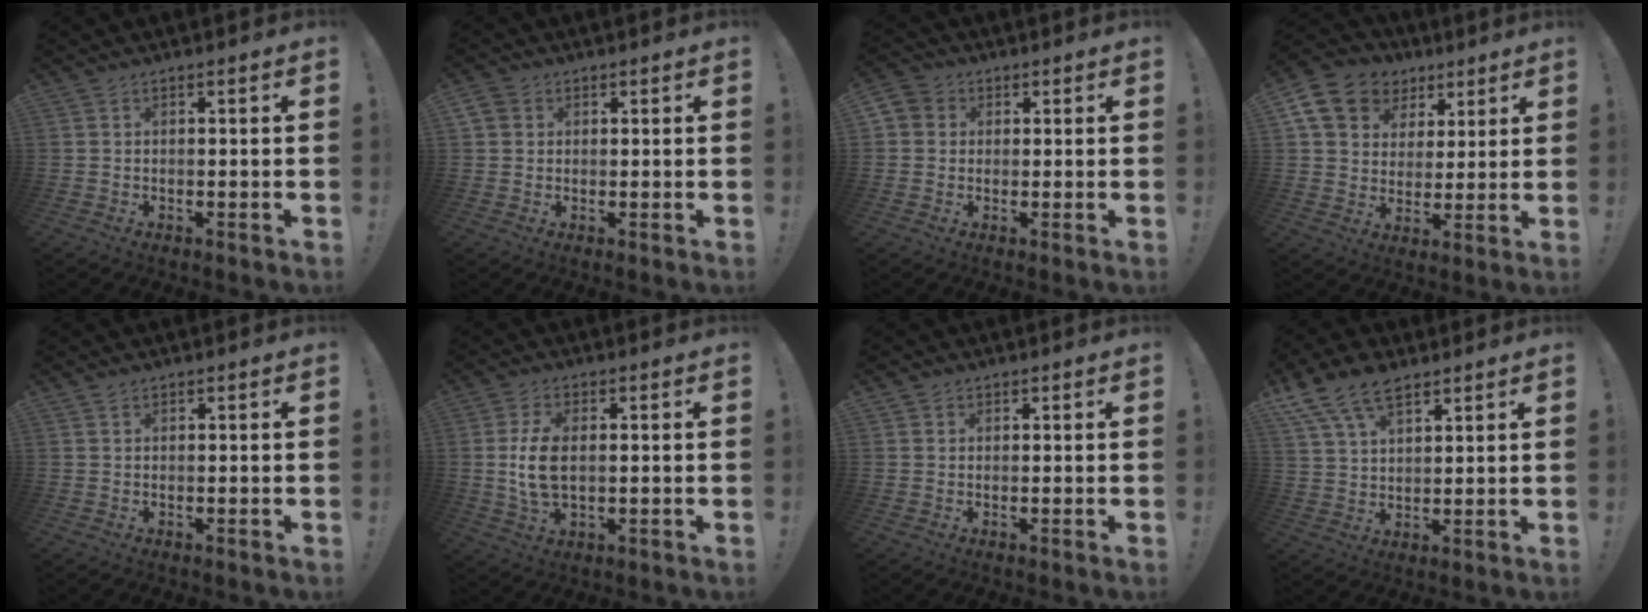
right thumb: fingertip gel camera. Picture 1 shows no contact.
{"total": 3.4, "force": [1.4, 2.9, 0.9], "torque": [-0.018, 0.001, 0.029]}
{"total": 4.1, "force": [0.5, 3.9, 1.1], "torque": [-0.022, 0.009, 0.012]}
{"total": 14.2, "force": [7.2, 10.8, 5.8], "torque": [-0.086, -0.040, 0.147]}
{"total": 0.9, "force": [0.6, 0.5, 0.2], "torque": [0.002, -0.002, 0.010]}
{"total": 9.6, "force": [0.4, 5.3, 8.0], "torque": [-0.156, -0.008, 0.006]}
{"total": 1.2, "force": [0.7, 1.0, 0.2], "torque": [0.003, -0.003, 0.011]}
{"total": 11.3, "force": [7.4, 5.8, 6.2], "torque": [-0.114, -0.028, 0.145]}